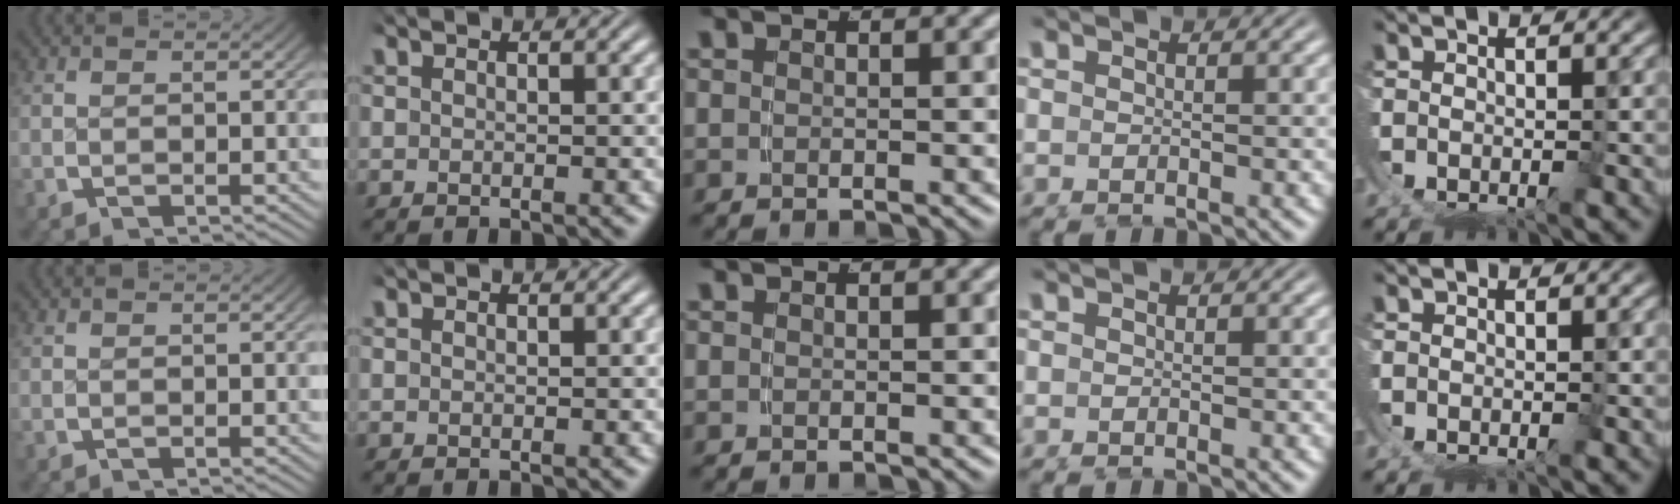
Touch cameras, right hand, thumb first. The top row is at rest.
{}